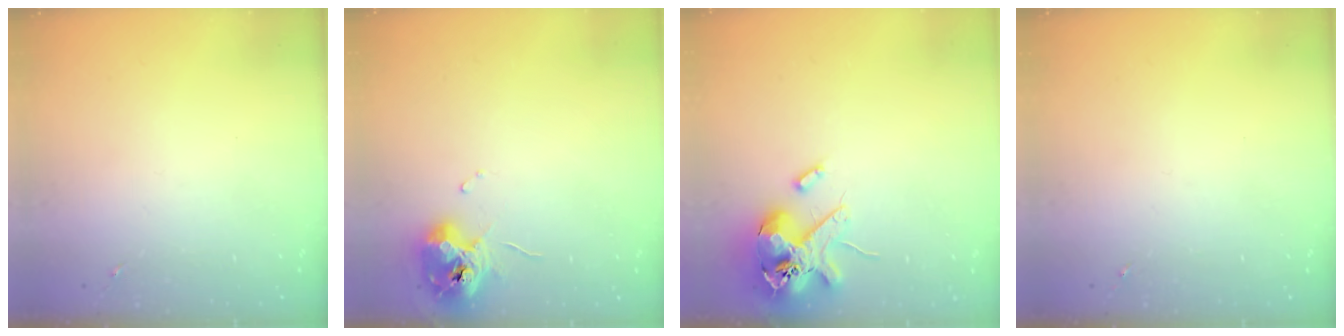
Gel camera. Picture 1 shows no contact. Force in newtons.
{"total": 11.0, "press": 11.0, "slide": 1.1}
{"total": 14.4, "press": 14.2, "slide": 2.4}
{"total": 0.0}